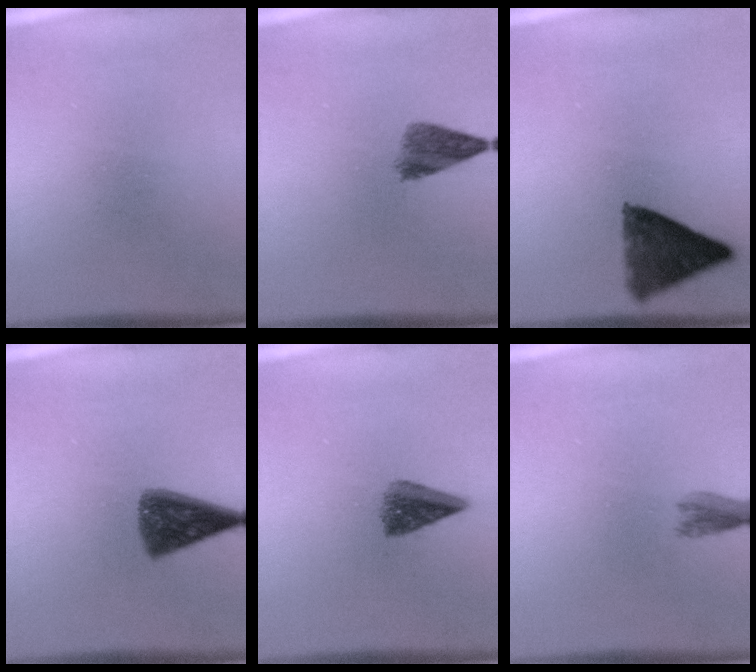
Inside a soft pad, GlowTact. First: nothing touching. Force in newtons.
{"total": 4.2}
{"total": 9.7}
{"total": 8.3}
{"total": 4.5}
{"total": 2.3}